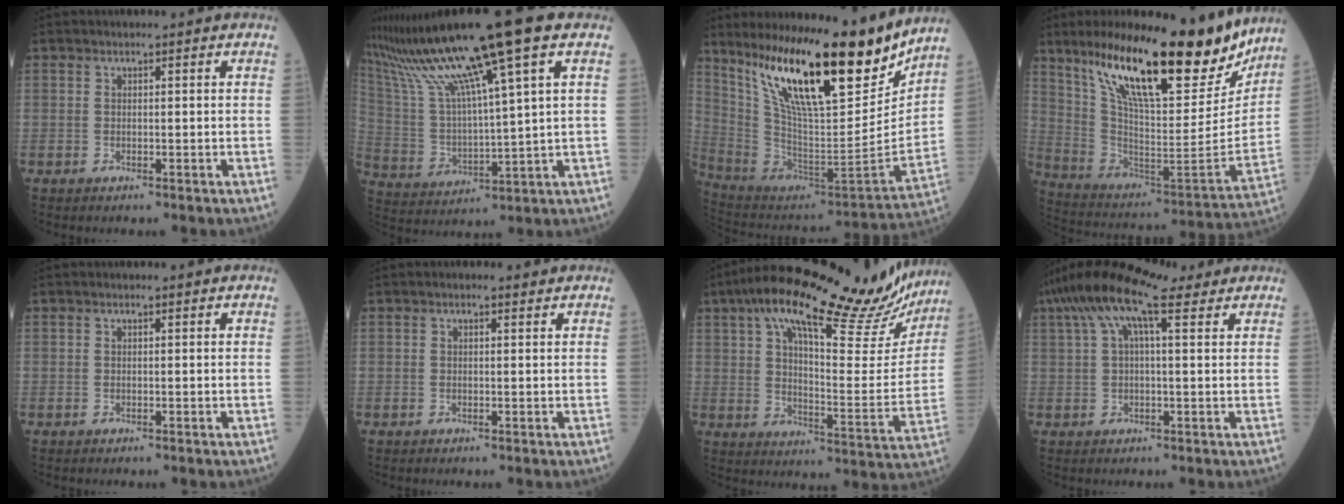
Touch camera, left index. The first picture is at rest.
{"total": 17.2, "force": [11.7, -1.5, 12.4], "torque": [-0.226, 0.022, 0.214]}
{"total": 24.3, "force": [17.2, 4.1, 16.7], "torque": [-0.281, -0.023, 0.300]}
{"total": 26.4, "force": [19.3, 5.3, 17.2], "torque": [-0.281, -0.024, 0.311]}
{"total": 0.0}
{"total": 0.7, "force": [0.4, 0.3, 0.5], "torque": [-0.013, 0.002, 0.005]}
{"total": 27.4, "force": [21.3, 6.6, 15.9], "torque": [-0.239, 0.020, 0.284]}
{"total": 10.2, "force": [6.4, 2.3, 7.6], "torque": [-0.149, 0.045, 0.110]}